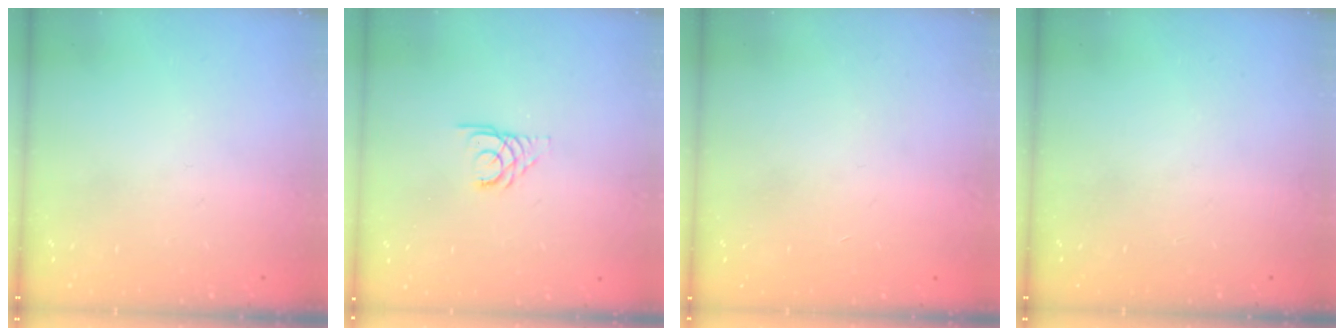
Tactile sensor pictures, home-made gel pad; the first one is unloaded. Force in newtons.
{"total": 2.7, "press": 2.7, "slide": 0.3}
{"total": 0.9, "press": 0.8, "slide": 0.2}
{"total": 0.0}